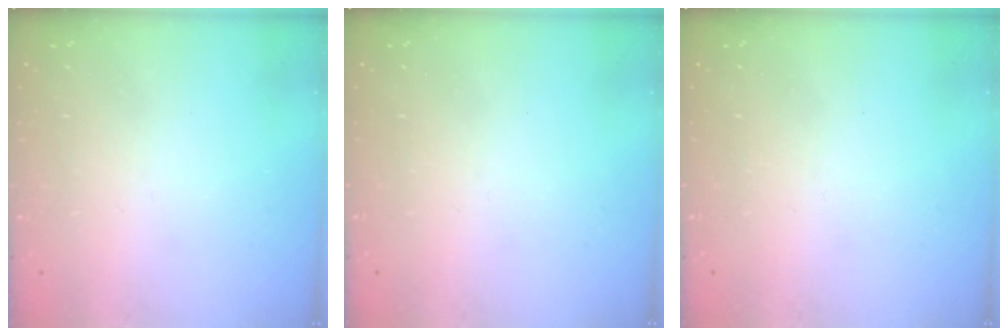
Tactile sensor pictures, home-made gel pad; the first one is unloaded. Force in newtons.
{"total": 0.0}
{"total": 0.0}